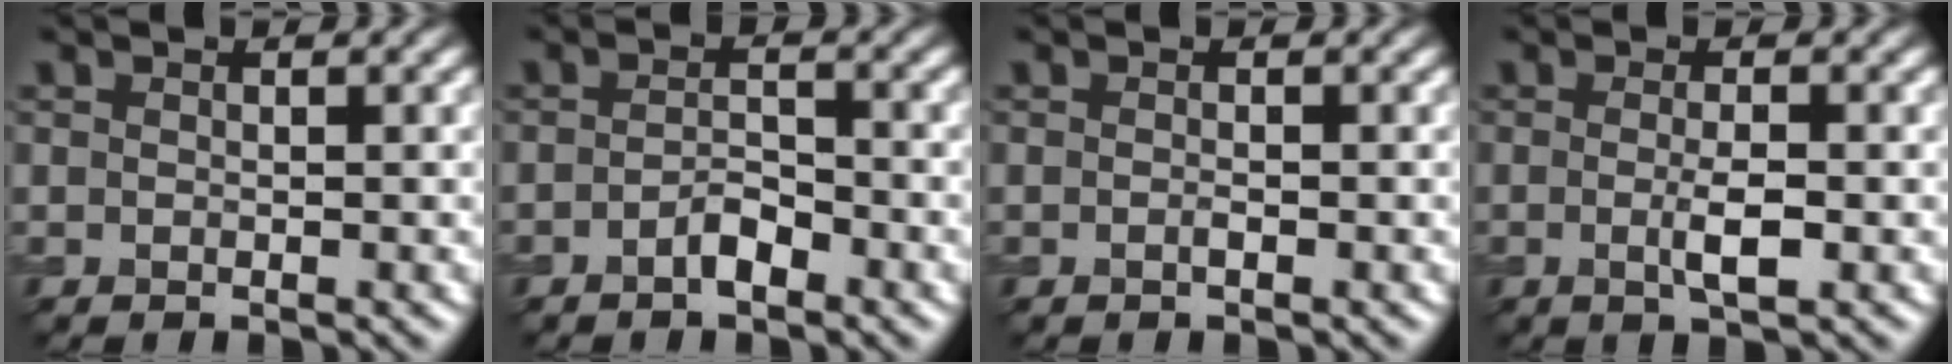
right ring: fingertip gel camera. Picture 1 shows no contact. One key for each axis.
{"total": 1.9, "fx": -1.2, "fy": 0.6, "fz": 1.3, "tx": -0.024, "ty": 0.005, "tz": -0.024}
{"total": 0.5, "fx": -0.3, "fy": 0.1, "fz": 0.5, "tx": -0.011, "ty": 0.001, "tz": -0.005}
{"total": 2.4, "fx": -0.3, "fy": 0.4, "fz": 2.3, "tx": -0.044, "ty": -0.005, "tz": -0.006}